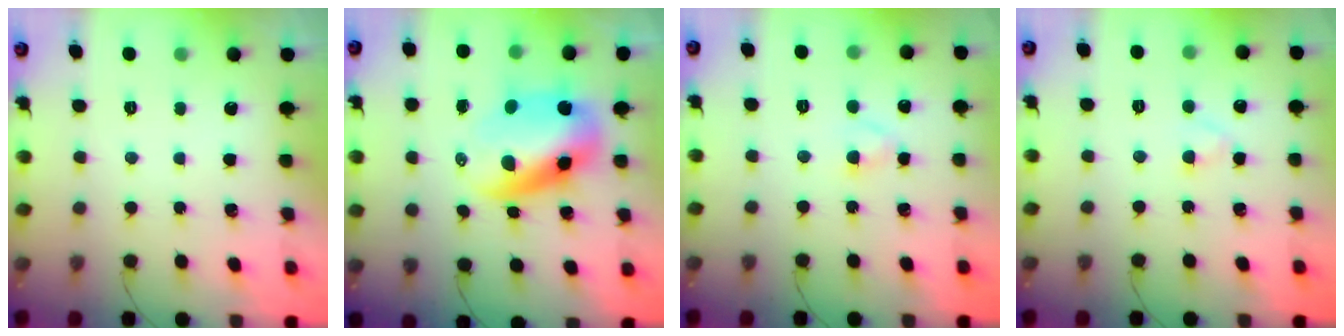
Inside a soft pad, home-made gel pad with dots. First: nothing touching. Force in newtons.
{"total": 11.9, "press": 11.5, "slide": 3.2}
{"total": 2.8, "press": 2.6, "slide": 1.1}
{"total": 2.2, "press": 1.9, "slide": 1.0}